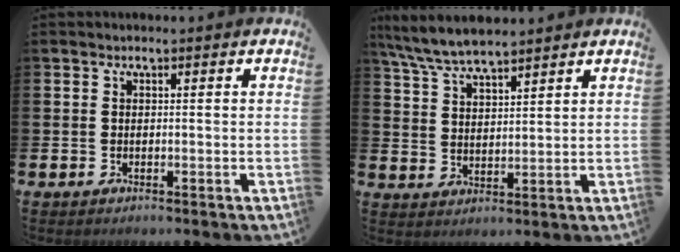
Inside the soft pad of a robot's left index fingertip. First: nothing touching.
{"total": 6.6, "force": [6.2, 0.9, 2.1], "torque": [-0.064, -0.022, 0.113]}